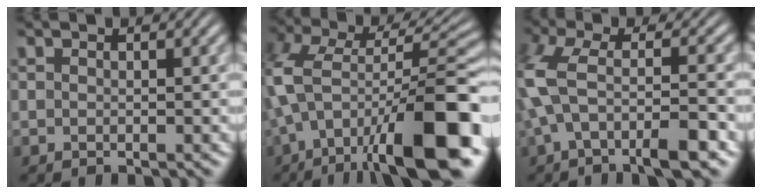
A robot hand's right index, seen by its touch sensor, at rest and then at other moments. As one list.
[{"total": 13.7, "force": [-3.8, 6.1, 11.6], "torque": [-0.185, -0.019, -0.038]}, {"total": 5.4, "force": [-1.3, 2.6, 4.5], "torque": [-0.112, -0.015, -0.017]}]